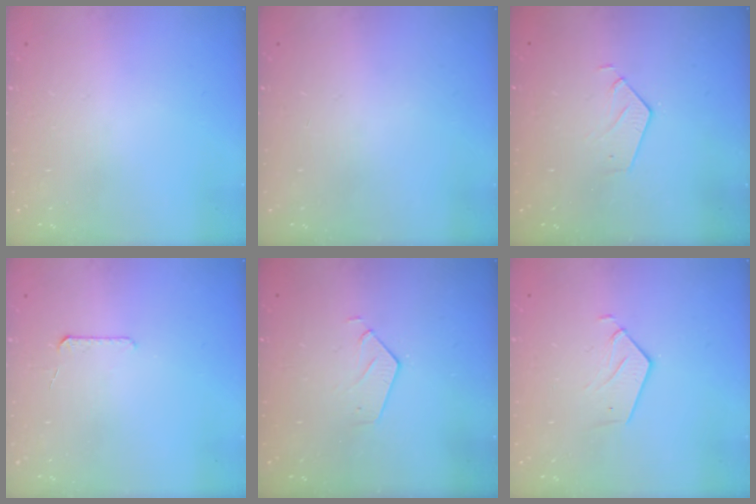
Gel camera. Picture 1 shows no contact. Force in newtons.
{"total": 0.0}
{"total": 3.1, "press": 3.1, "slide": 0.2}
{"total": 5.2, "press": 5.1, "slide": 0.5}
{"total": 2.6, "press": 2.6, "slide": 0.2}
{"total": 3.1, "press": 3.1, "slide": 0.2}